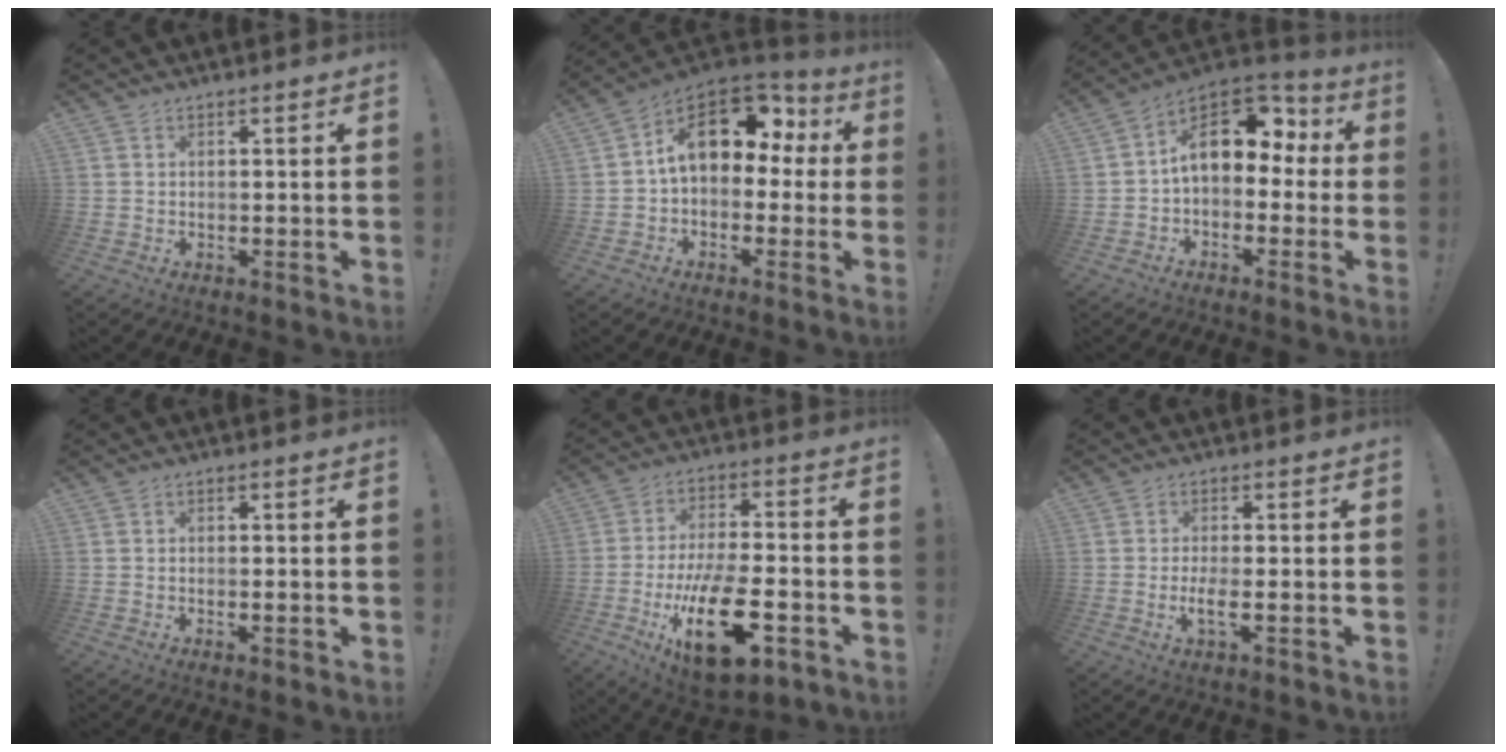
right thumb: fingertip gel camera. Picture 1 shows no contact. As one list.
[{"total": 15.9, "force": [5.2, 10.2, 11.0], "torque": [-0.152, -0.017, 0.093]}, {"total": 14.4, "force": [4.0, 9.4, 10.2], "torque": [-0.140, -0.011, 0.076]}, {"total": 0.8, "force": [-0.1, -0.1, 0.8], "torque": [-0.006, -0.004, -0.003]}, {"total": 21.6, "force": [-7.7, 9.0, 18.1], "torque": [-0.306, 0.032, -0.114]}, {"total": 4.2, "force": [-1.0, 0.5, 4.1], "torque": [-0.081, -0.010, -0.018]}]